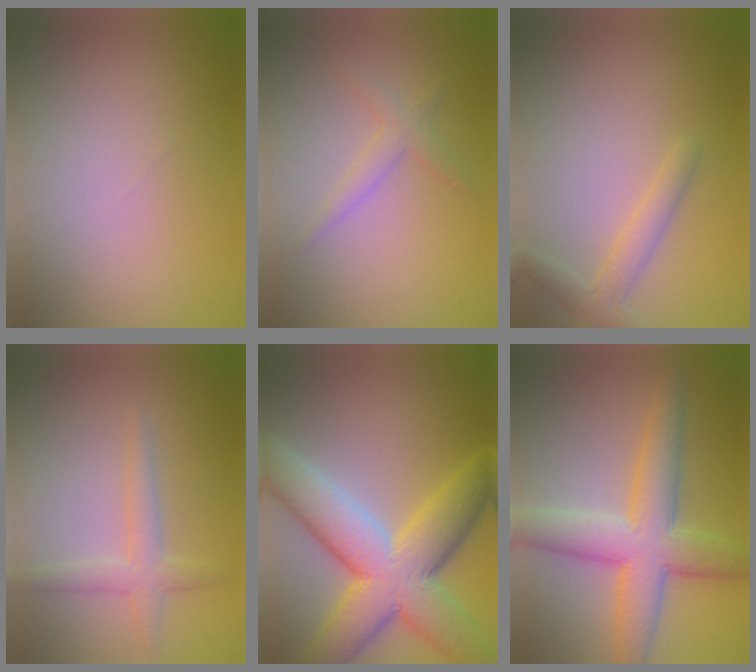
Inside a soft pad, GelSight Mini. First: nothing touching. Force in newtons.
{"total": 1.9, "press": 1.9, "slide": 0.1}
{"total": 2.5, "press": 2.5, "slide": 0.2}
{"total": 2.3, "press": 2.3, "slide": 0.1}
{"total": 12.0, "press": 12.0, "slide": 0.2}
{"total": 7.8, "press": 7.8, "slide": 0.2}